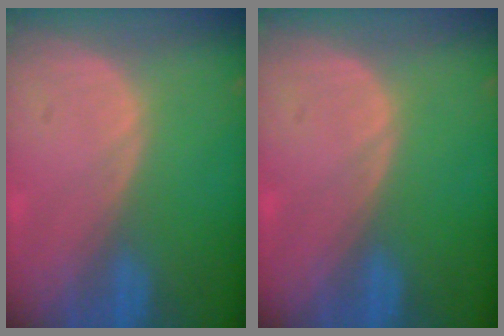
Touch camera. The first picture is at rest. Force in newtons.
{"total": 0.0}